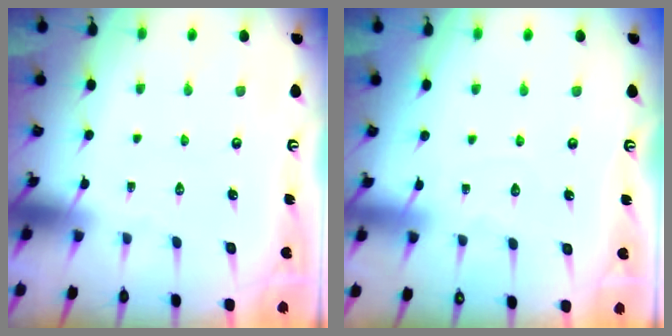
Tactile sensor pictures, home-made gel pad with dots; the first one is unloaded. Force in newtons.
{"total": 4.3, "press": 4.3, "slide": 0.5}